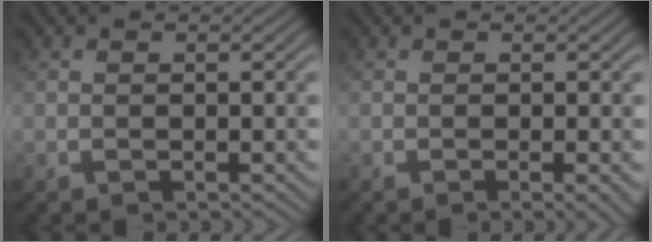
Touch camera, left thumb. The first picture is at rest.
{"total": 1.8, "force": [-0.4, 0.3, 1.7], "torque": [-0.025, -0.001, -0.012]}